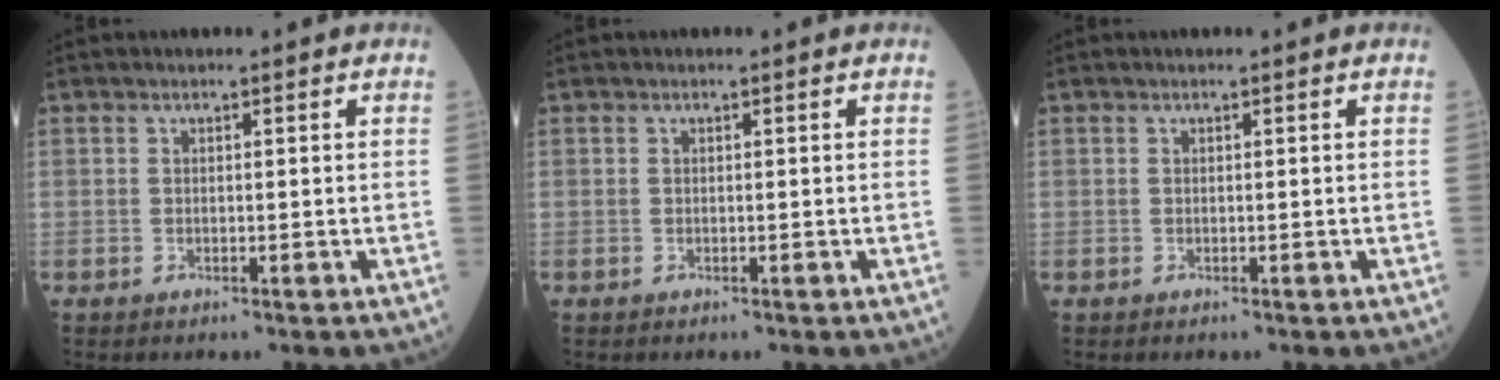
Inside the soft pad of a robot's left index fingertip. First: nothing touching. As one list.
[{"total": 0.0}, {"total": 0.0}]